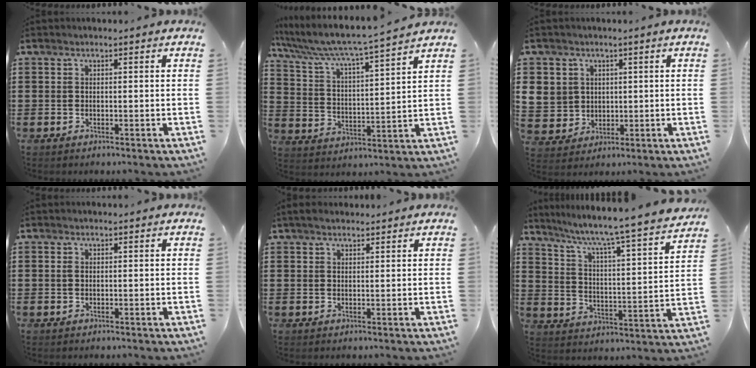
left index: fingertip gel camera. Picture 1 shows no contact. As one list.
[{"total": 6.1, "force": [5.5, -0.3, 2.6], "torque": [-0.078, -0.041, 0.086]}, {"total": 5.1, "force": [1.5, 4.9, 0.3], "torque": [-0.035, 0.010, 0.030]}, {"total": 0.7, "force": [0.1, 0.5, 0.5], "torque": [-0.013, 0.002, 0.002]}, {"total": 1.9, "force": [1.6, 0.6, 0.9], "torque": [-0.021, 0.005, 0.030]}, {"total": 5.6, "force": [4.7, -1.0, 2.8], "torque": [-0.075, -0.055, 0.066]}]